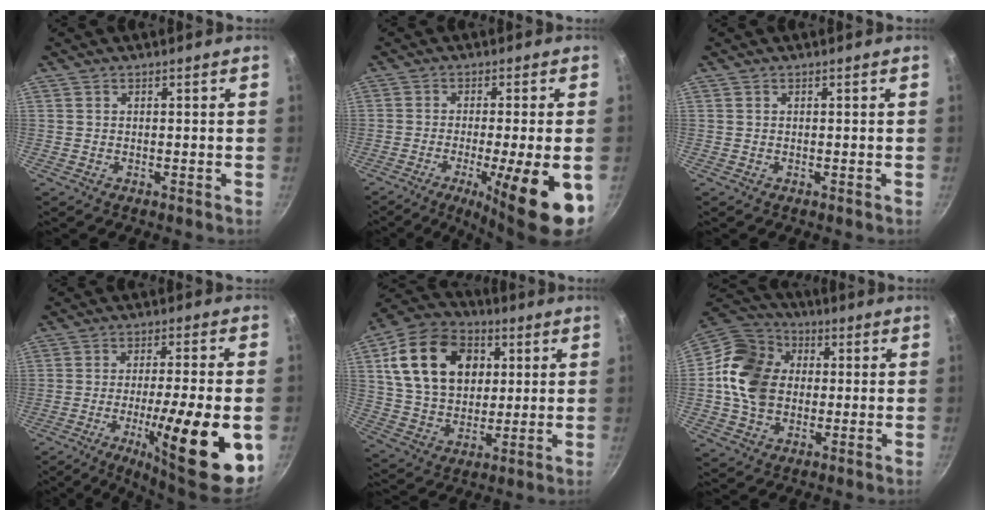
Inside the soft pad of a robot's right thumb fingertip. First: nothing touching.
{"total": 14.5, "force": [-5.3, 2.3, 13.3], "torque": [-0.193, 0.000, -0.074]}
{"total": 0.0}
{"total": 19.3, "force": [-6.0, 3.6, 18.0], "torque": [-0.259, 0.013, -0.089]}
{"total": 20.1, "force": [5.4, 14.6, 12.7], "torque": [-0.196, 0.003, 0.090]}
{"total": 15.6, "force": [1.2, 12.5, 9.3], "torque": [-0.154, 0.020, 0.007]}